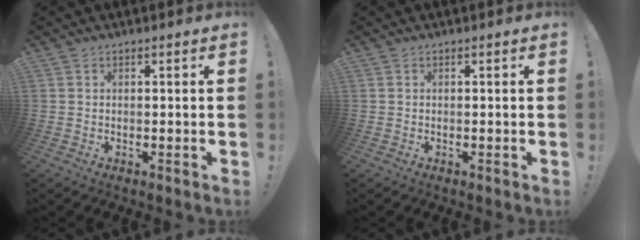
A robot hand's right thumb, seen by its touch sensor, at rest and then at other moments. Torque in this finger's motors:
{"motor_torque": [0.00, 0.00, 0.01, 0.01, 0.00]}